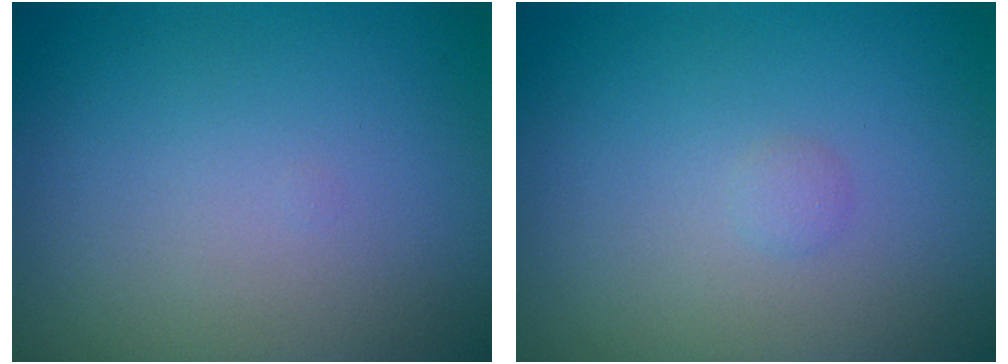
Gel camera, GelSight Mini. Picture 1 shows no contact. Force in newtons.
{"total": 0.5, "press": 0.5, "slide": 0.0}